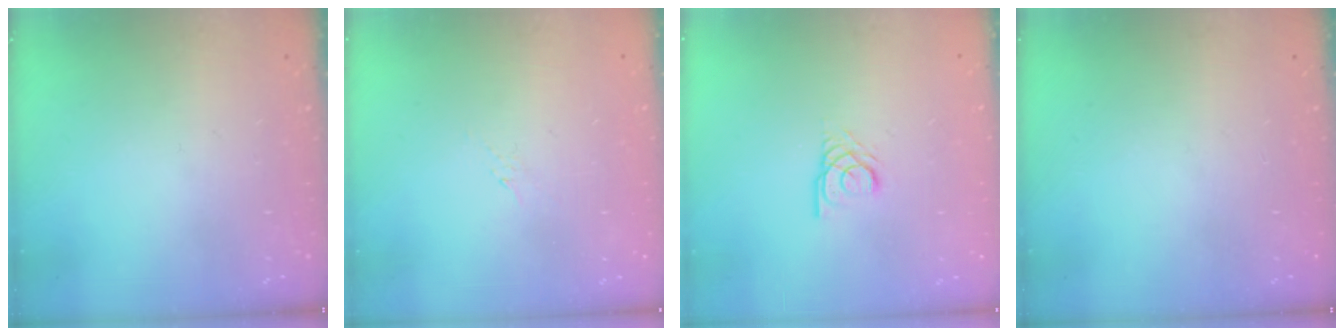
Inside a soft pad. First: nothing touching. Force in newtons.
{"total": 2.8, "press": 2.7, "slide": 0.6}
{"total": 2.9, "press": 2.9, "slide": 0.1}
{"total": 0.0}